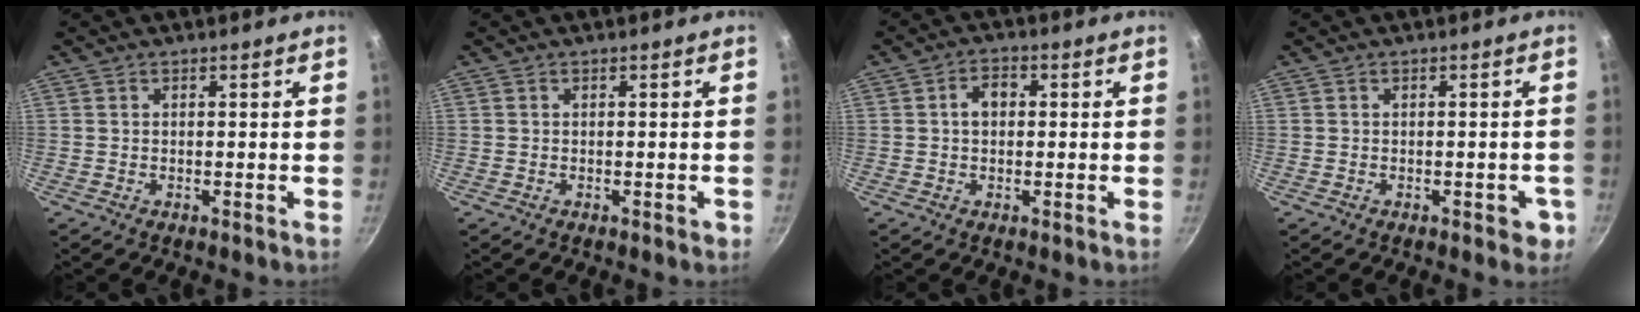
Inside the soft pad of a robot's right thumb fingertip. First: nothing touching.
{"total": 0.8, "force": [-0.3, 0.6, 0.6], "torque": [-0.002, 0.004, -0.004]}
{"total": 4.0, "force": [0.4, 2.9, 2.7], "torque": [-0.025, 0.011, 0.002]}
{"total": 3.4, "force": [-1.2, 2.0, 2.4], "torque": [-0.006, 0.012, -0.013]}